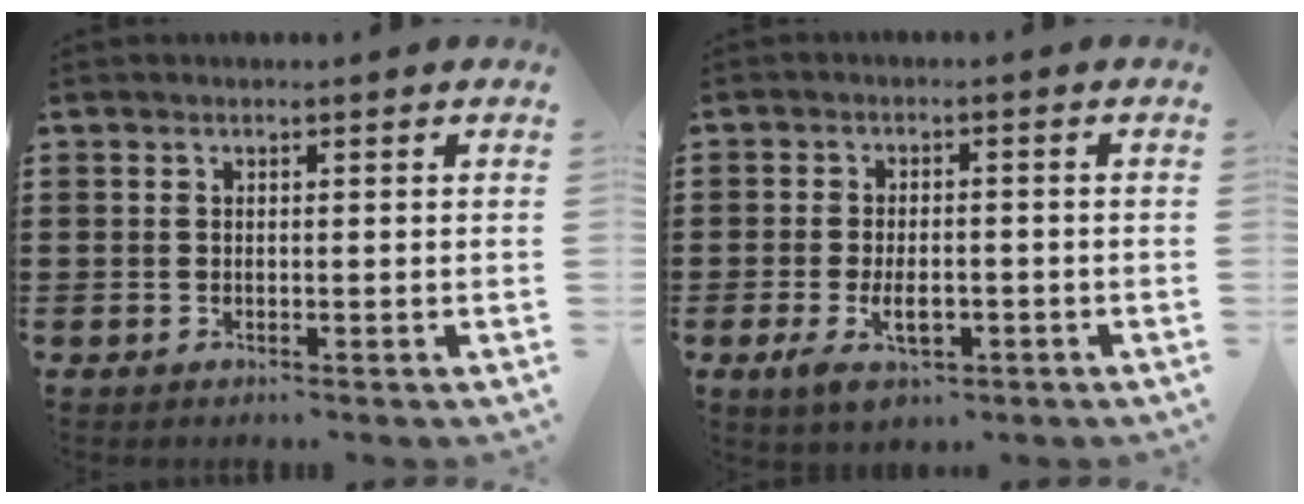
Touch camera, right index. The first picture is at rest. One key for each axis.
{"total": 5.2, "fx": -1.9, "fy": 2.7, "fz": 4.0, "tx": -0.071, "ty": -0.001, "tz": -0.039}